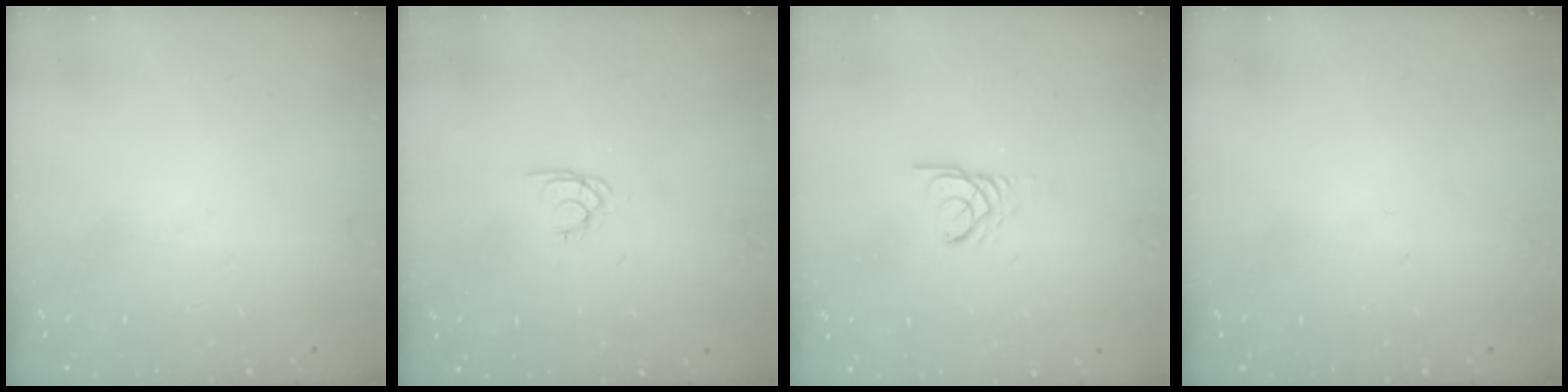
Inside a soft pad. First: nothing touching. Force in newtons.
{"total": 1.7, "press": 1.7, "slide": 0.2}
{"total": 2.3, "press": 2.3, "slide": 0.1}
{"total": 0.0}